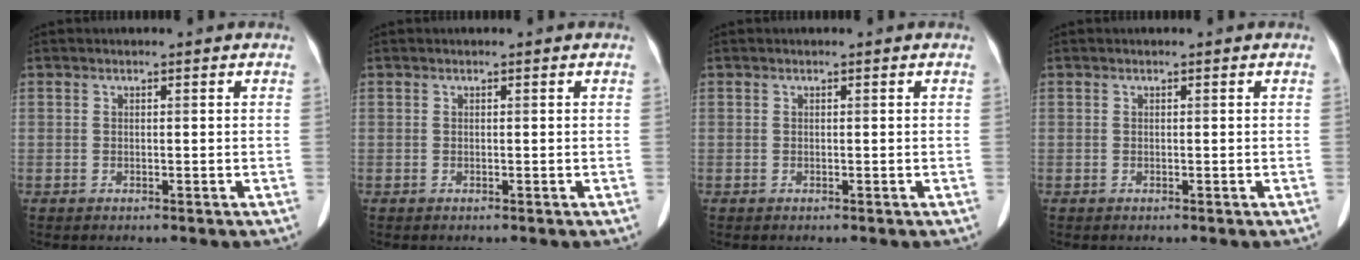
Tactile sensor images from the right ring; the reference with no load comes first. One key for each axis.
{"total": 0.0}
{"total": 0.0}
{"total": 0.0}